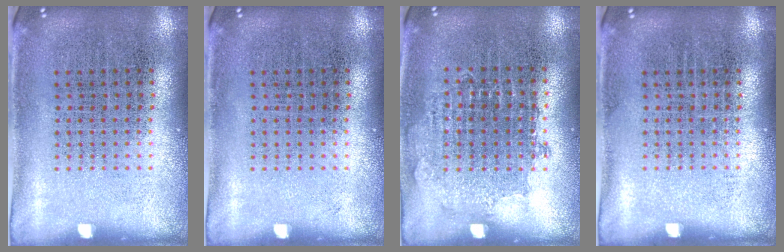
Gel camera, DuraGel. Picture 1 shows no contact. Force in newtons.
{"total": 0.0}
{"total": 0.8, "press": 0.8, "slide": 0.3}
{"total": 0.0}